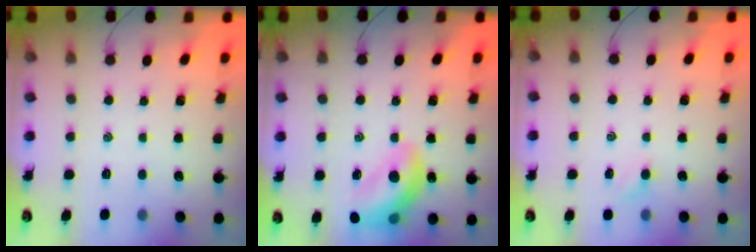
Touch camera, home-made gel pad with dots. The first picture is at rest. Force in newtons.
{"total": 16.2, "press": 15.8, "slide": 3.7}
{"total": 2.4, "press": 2.3, "slide": 0.7}